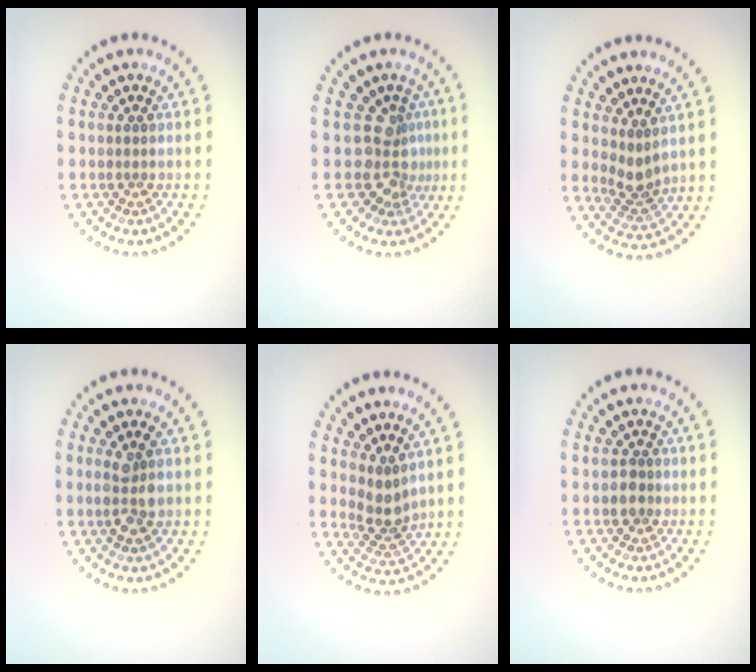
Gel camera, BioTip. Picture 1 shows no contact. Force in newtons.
{"total": 3.1, "press": 2.2, "slide": 2.2}
{"total": 2.3, "press": 1.8, "slide": 1.5}
{"total": 2.6, "press": 2.5, "slide": 0.5}
{"total": 2.7, "press": 2.0, "slide": 1.8}
{"total": 1.6, "press": 1.5, "slide": 0.6}